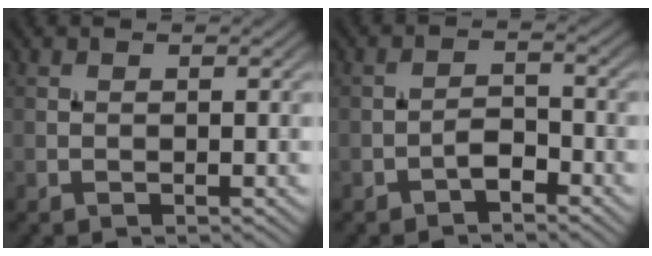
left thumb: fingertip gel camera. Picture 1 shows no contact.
{"total": 2.5, "force": [-1.8, 1.0, 1.4], "torque": [-0.022, 0.008, -0.039]}